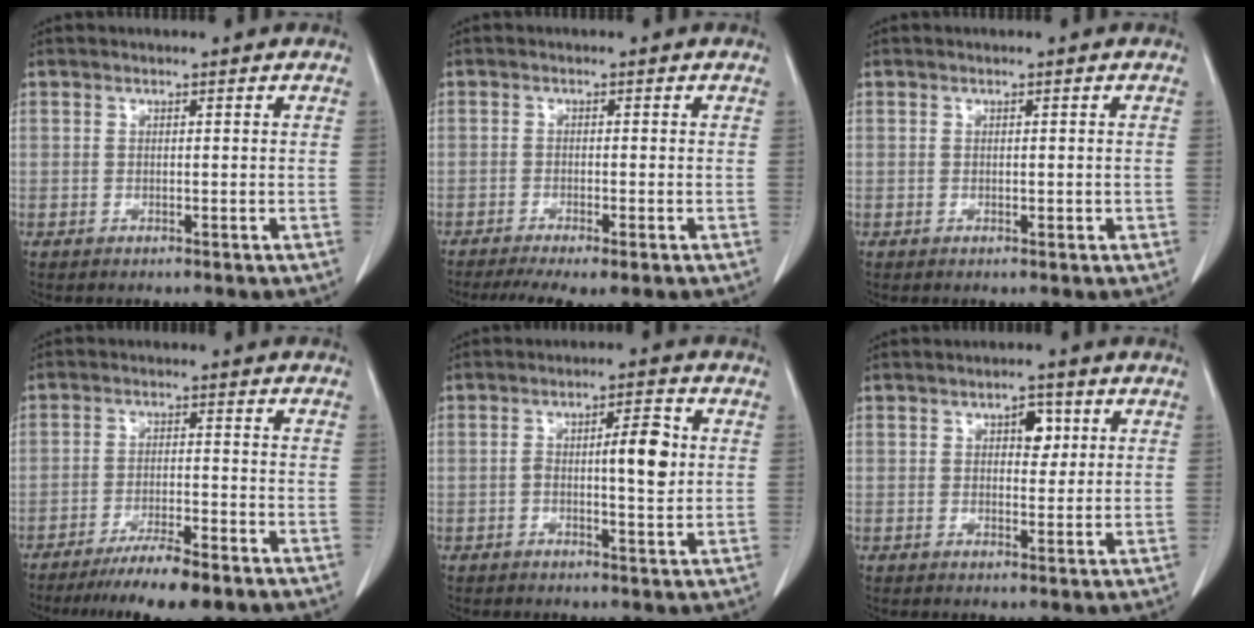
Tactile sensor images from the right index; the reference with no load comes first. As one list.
[{"total": 7.5, "force": [-5.4, 1.6, 4.9], "torque": [-0.069, -0.013, -0.082]}, {"total": 0.8, "force": [-0.1, 0.5, 0.6], "torque": [-0.010, 0.002, 0.001]}, {"total": 8.4, "force": [-6.3, 0.9, 5.4], "torque": [-0.083, -0.016, -0.103]}, {"total": 6.2, "force": [0.4, 1.4, 6.0], "torque": [-0.093, 0.012, 0.006]}, {"total": 3.6, "force": [1.3, 2.0, 2.7], "torque": [-0.035, 0.007, 0.018]}]